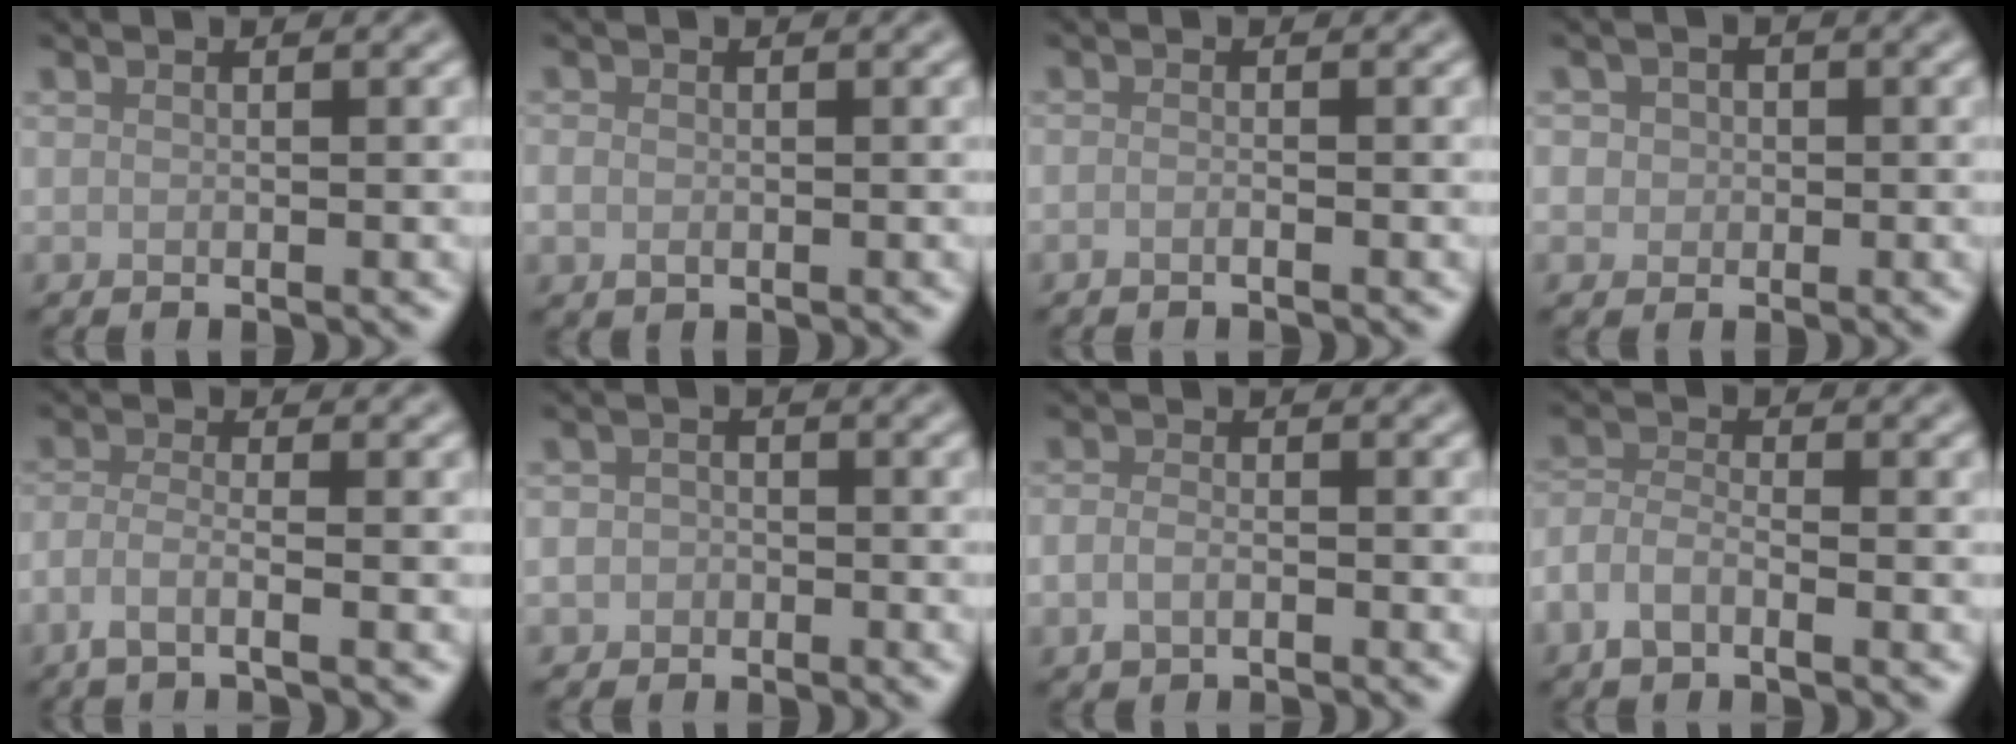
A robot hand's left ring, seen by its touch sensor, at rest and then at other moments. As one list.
[{"total": 1.3, "force": [-0.2, 1.0, 0.8], "torque": [-0.015, -0.003, -0.004]}, {"total": 0.7, "force": [-0.5, 0.1, 0.5], "torque": [-0.007, -0.002, -0.011]}, {"total": 2.9, "force": [0.7, 2.5, 1.1], "torque": [-0.002, 0.013, -0.005]}, {"total": 2.6, "force": [-1.4, 0.6, 2.0], "torque": [-0.036, -0.002, -0.042]}, {"total": 2.1, "force": [-0.8, 1.9, 0.5], "torque": [0.015, -0.001, -0.021]}, {"total": 1.8, "force": [-0.9, 1.1, 1.1], "torque": [-0.023, 0.000, -0.022]}, {"total": 2.8, "force": [-1.7, 1.1, 1.9], "torque": [-0.040, 0.003, -0.042]}]